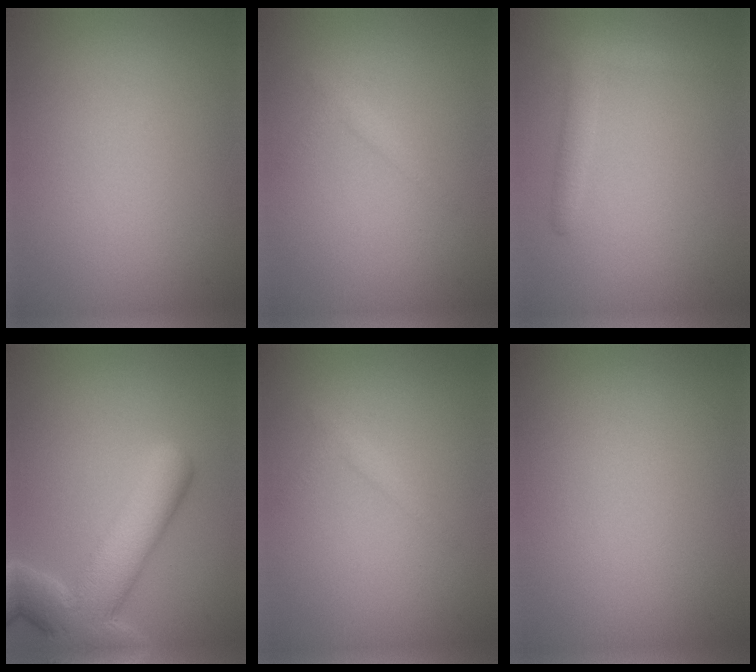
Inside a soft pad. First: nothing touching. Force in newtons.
{"total": 1.1, "press": 1.1, "slide": 0.1}
{"total": 2.2, "press": 2.1, "slide": 0.2}
{"total": 8.2, "press": 8.2, "slide": 0.7}
{"total": 1.1, "press": 1.1, "slide": 0.1}
{"total": 0.0}